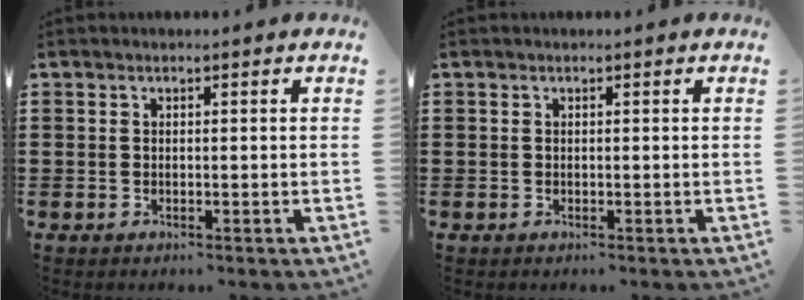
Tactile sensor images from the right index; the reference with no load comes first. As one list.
[{"total": 0.0}]